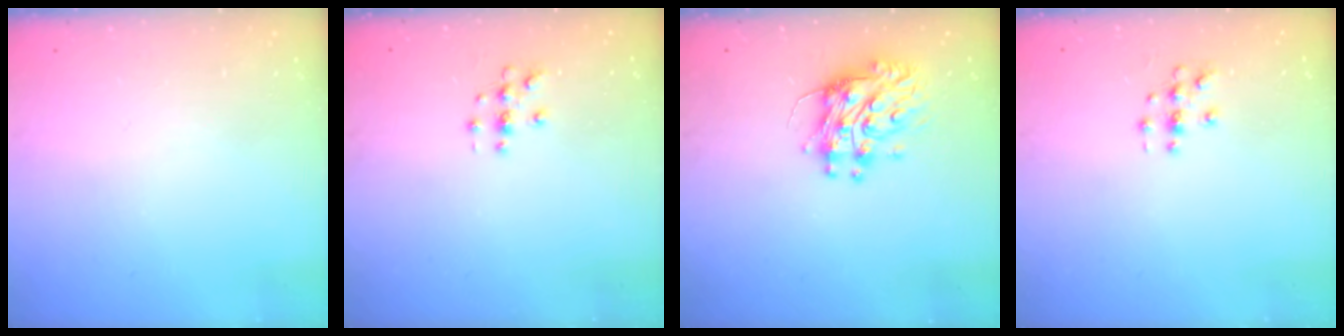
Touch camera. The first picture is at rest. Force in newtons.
{"total": 2.9, "press": 2.9, "slide": 0.3}
{"total": 10.1, "press": 10.1, "slide": 1.0}
{"total": 3.4, "press": 3.4, "slide": 0.2}